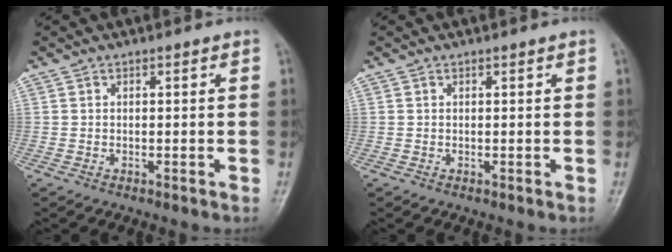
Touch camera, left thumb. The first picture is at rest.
{"total": 0.0}